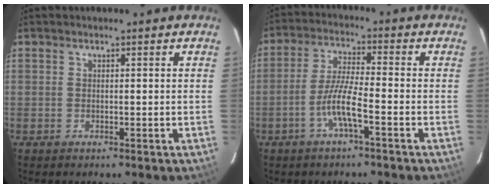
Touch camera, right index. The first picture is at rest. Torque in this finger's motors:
{"motor_torque": [1.35, -0.59, 0.72, 0.17]}